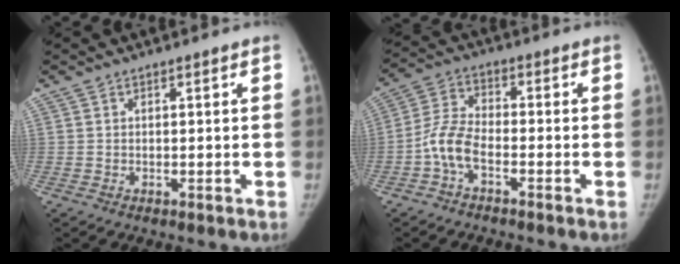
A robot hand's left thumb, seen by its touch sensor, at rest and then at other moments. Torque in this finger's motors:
{"motor_torque": [-0.24, 1.90, 0.25, -0.24, 0.04]}